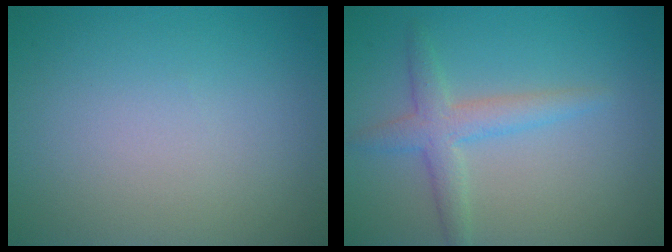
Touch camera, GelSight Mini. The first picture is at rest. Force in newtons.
{"total": 2.9, "press": 2.9, "slide": 0.0}